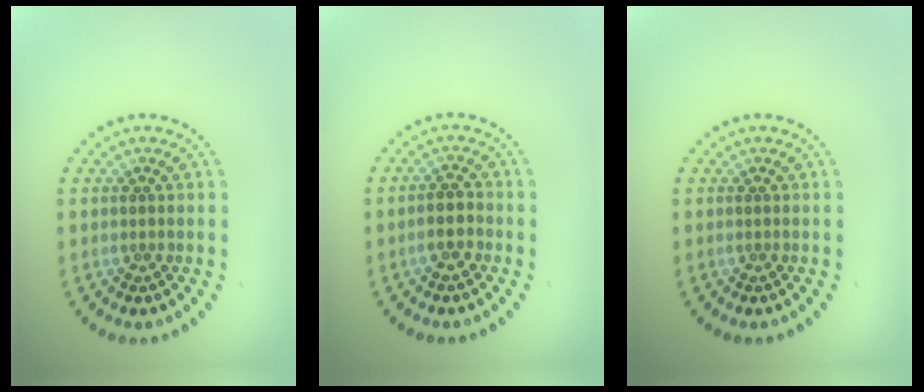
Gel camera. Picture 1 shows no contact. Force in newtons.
{"total": 2.1, "press": 1.9, "slide": 0.9}
{"total": 0.0}